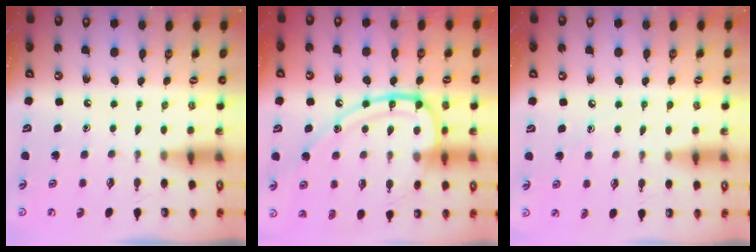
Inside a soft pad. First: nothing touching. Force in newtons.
{"total": 17.4, "press": 17.3, "slide": 1.6}
{"total": 3.4, "press": 3.3, "slide": 0.4}